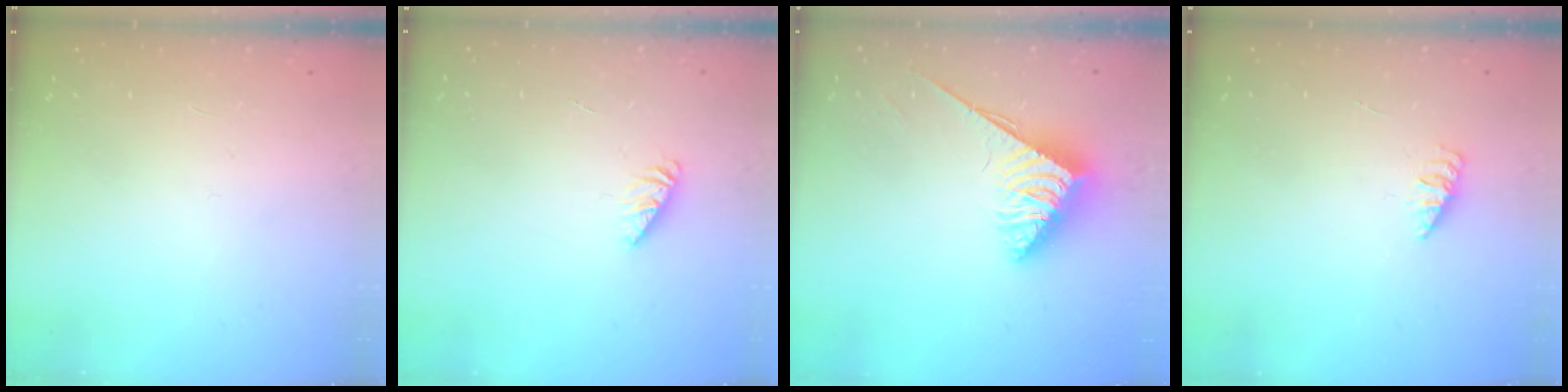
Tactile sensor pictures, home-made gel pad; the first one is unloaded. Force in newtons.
{"total": 1.8, "press": 1.8, "slide": 0.3}
{"total": 3.9, "press": 3.9, "slide": 0.6}
{"total": 1.8, "press": 1.8, "slide": 0.4}